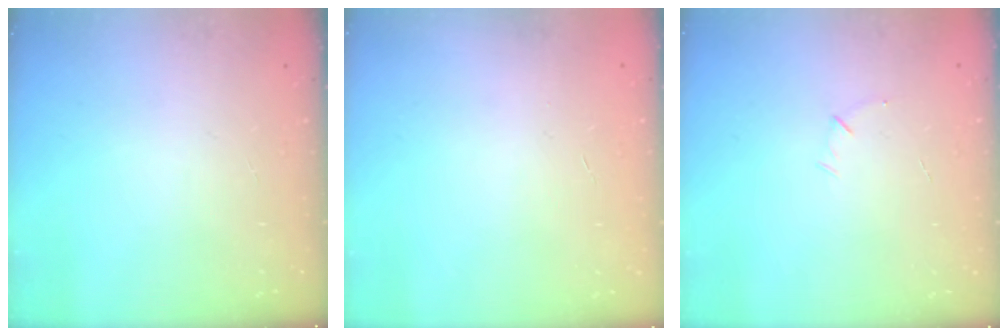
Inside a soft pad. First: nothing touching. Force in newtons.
{"total": 0.0}
{"total": 3.9, "press": 3.8, "slide": 1.1}